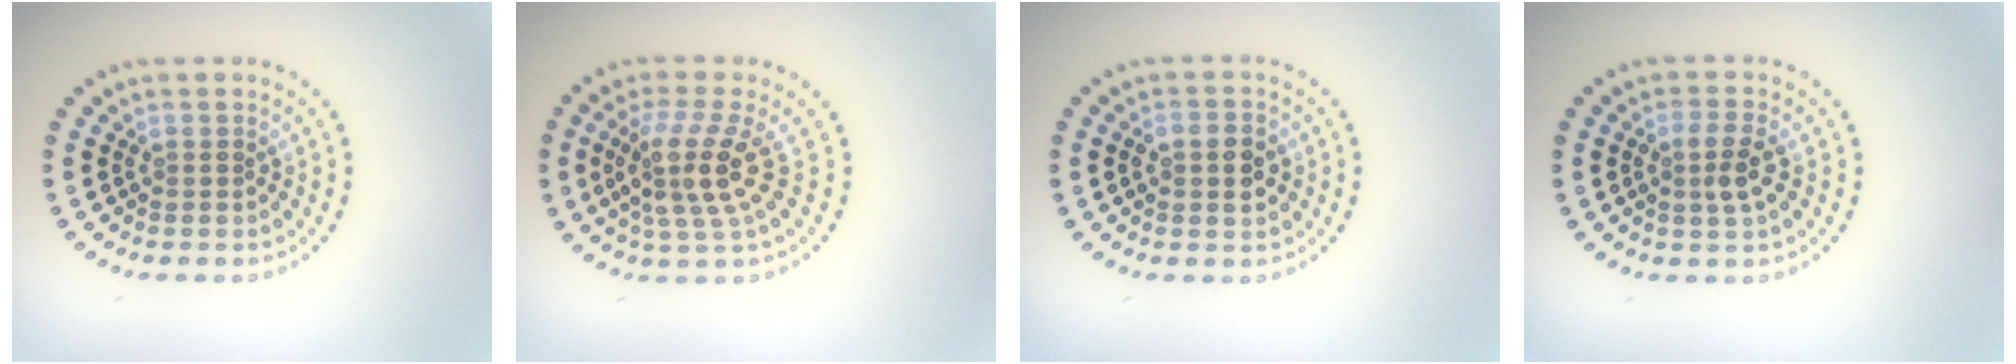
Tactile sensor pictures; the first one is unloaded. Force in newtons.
{"total": 4.2, "press": 3.2, "slide": 2.8}
{"total": 3.3, "press": 3.3, "slide": 0.2}
{"total": 2.2, "press": 2.1, "slide": 0.7}